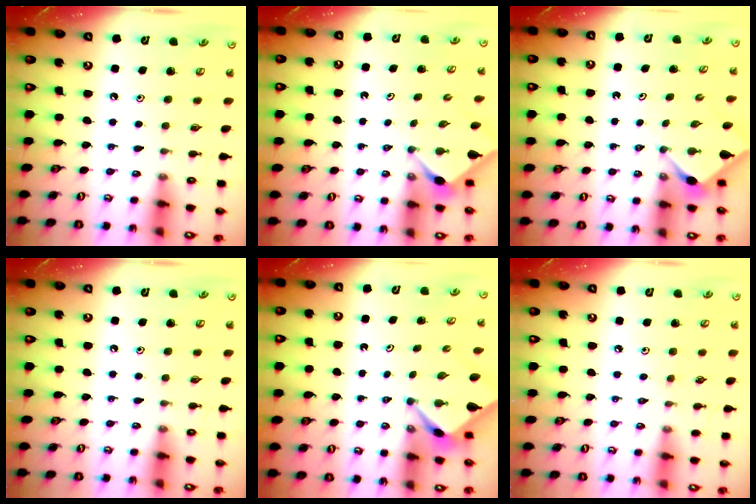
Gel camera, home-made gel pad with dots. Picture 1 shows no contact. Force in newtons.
{"total": 2.9, "press": 2.9, "slide": 0.3}
{"total": 2.9, "press": 2.9, "slide": 0.3}
{"total": 0.0}
{"total": 2.6, "press": 2.6, "slide": 0.3}
{"total": 2.2, "press": 2.1, "slide": 0.5}